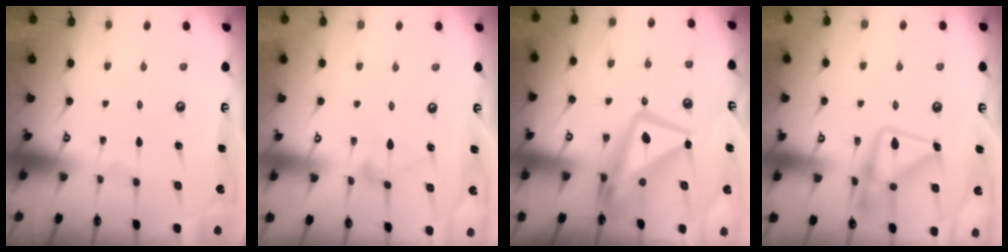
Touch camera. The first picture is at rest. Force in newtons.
{"total": 7.3, "press": 7.3, "slide": 0.3}
{"total": 12.7, "press": 12.6, "slide": 1.6}
{"total": 17.7, "press": 17.7, "slide": 1.2}